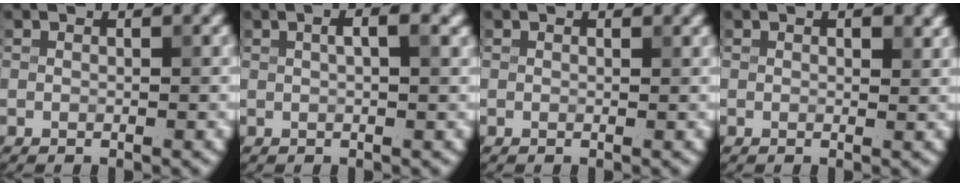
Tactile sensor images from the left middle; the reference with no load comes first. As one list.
[{"total": 2.2, "force": [0.7, 0.5, 2.0], "torque": [-0.024, -0.001, 0.010]}, {"total": 0.0}, {"total": 1.3, "force": [0.6, 0.6, 0.9], "torque": [-0.010, -0.002, 0.010]}]